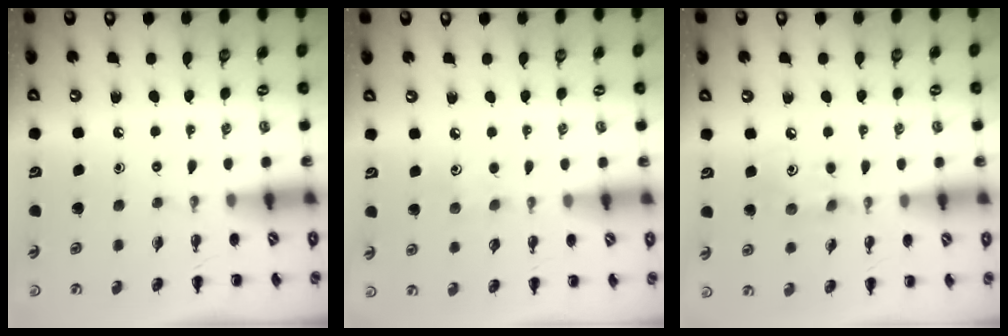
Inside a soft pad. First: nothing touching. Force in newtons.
{"total": 4.8, "press": 4.6, "slide": 1.2}
{"total": 8.0, "press": 7.9, "slide": 1.3}